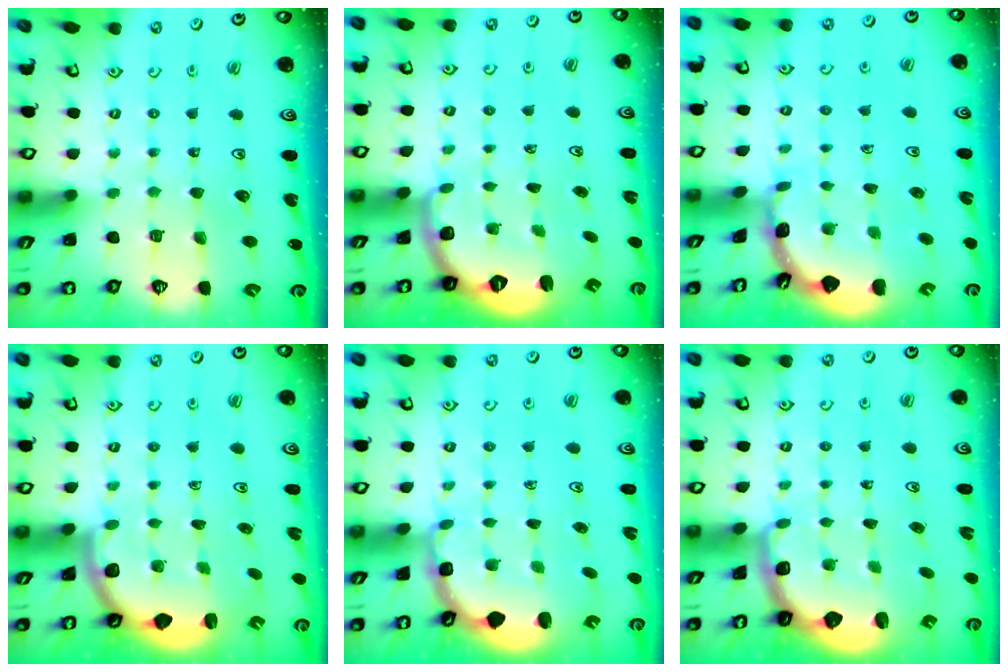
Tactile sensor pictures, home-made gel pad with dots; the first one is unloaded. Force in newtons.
{"total": 2.7, "press": 1.7, "slide": 2.1}
{"total": 1.6, "press": 1.6, "slide": 0.1}
{"total": 2.6, "press": 2.5, "slide": 0.6}
{"total": 3.5, "press": 3.0, "slide": 1.6}
{"total": 2.6, "press": 2.1, "slide": 1.7}